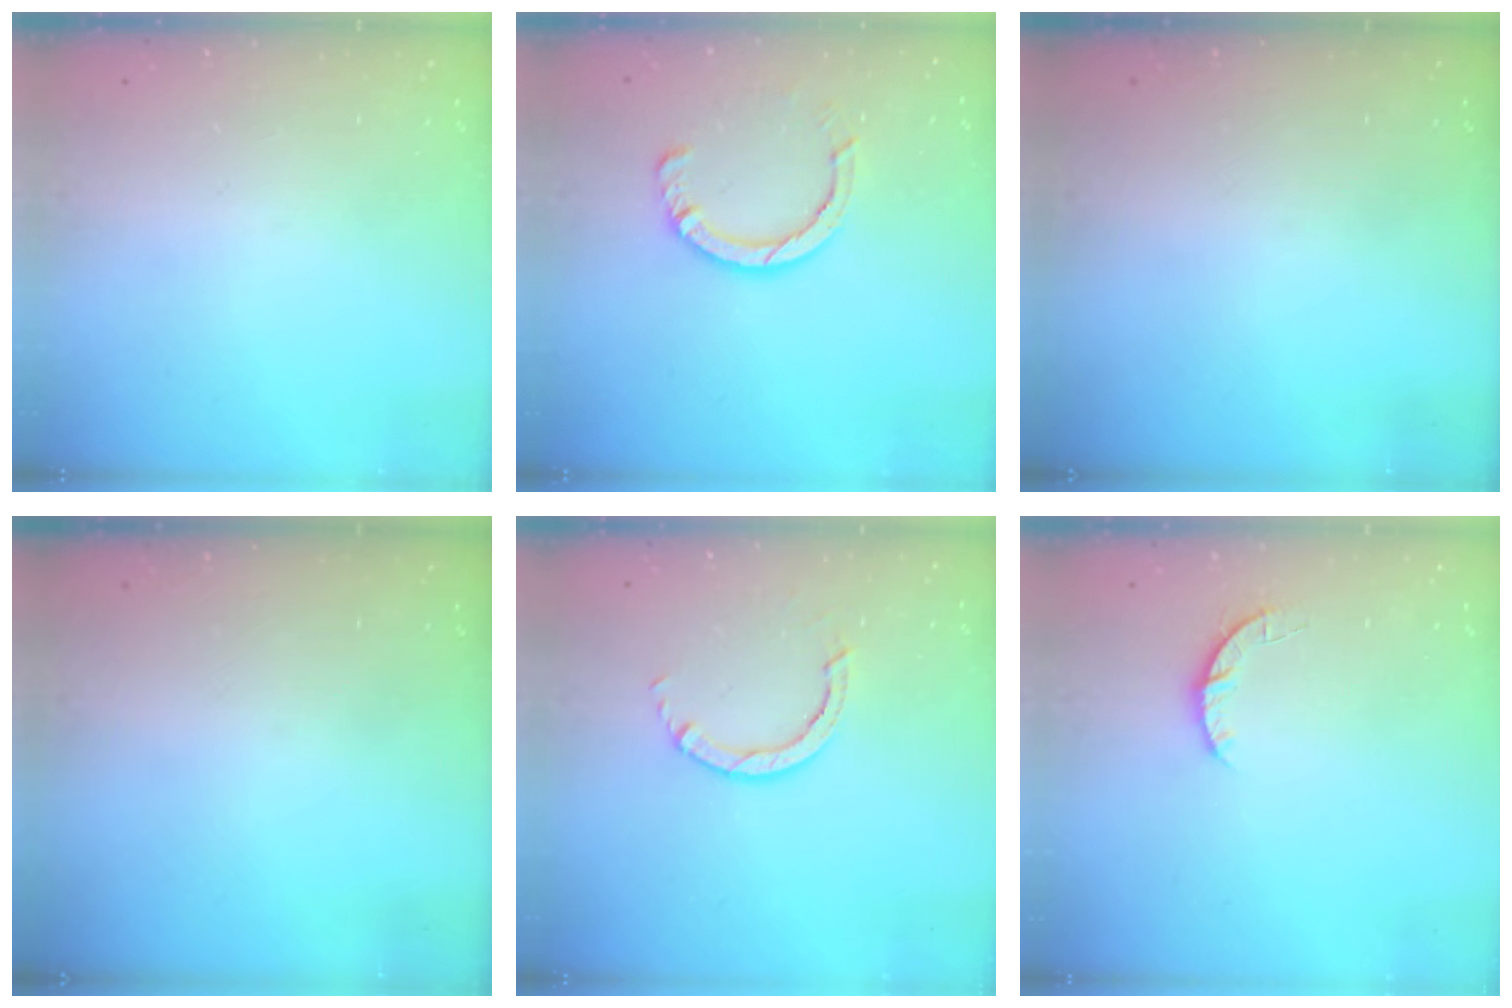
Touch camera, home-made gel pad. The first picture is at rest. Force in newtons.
{"total": 6.4, "press": 6.4, "slide": 0.7}
{"total": 0.0}
{"total": 0.0}
{"total": 2.6, "press": 2.6, "slide": 0.3}
{"total": 3.3, "press": 3.2, "slide": 0.5}